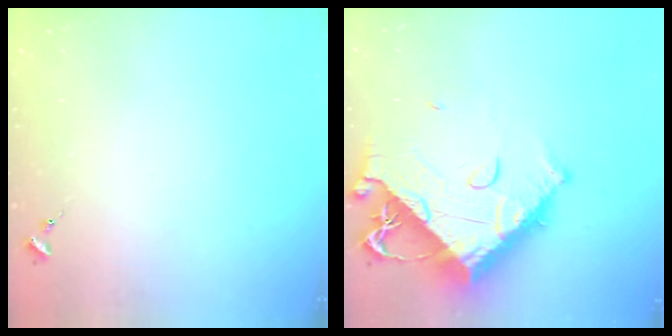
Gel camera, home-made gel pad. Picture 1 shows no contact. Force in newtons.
{"total": 20.0, "press": 19.9, "slide": 2.3}